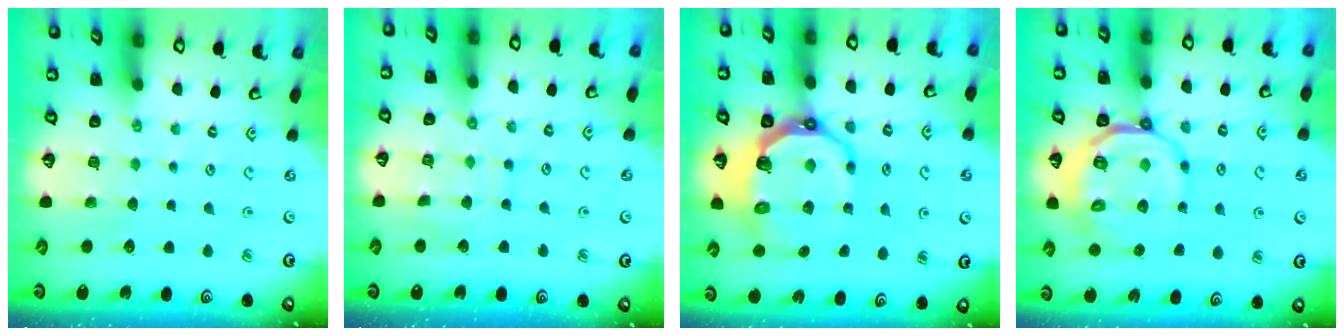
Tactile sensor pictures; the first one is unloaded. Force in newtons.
{"total": 7.4, "press": 7.4, "slide": 0.7}
{"total": 12.8, "press": 11.8, "slide": 4.8}
{"total": 11.9, "press": 11.6, "slide": 2.6}